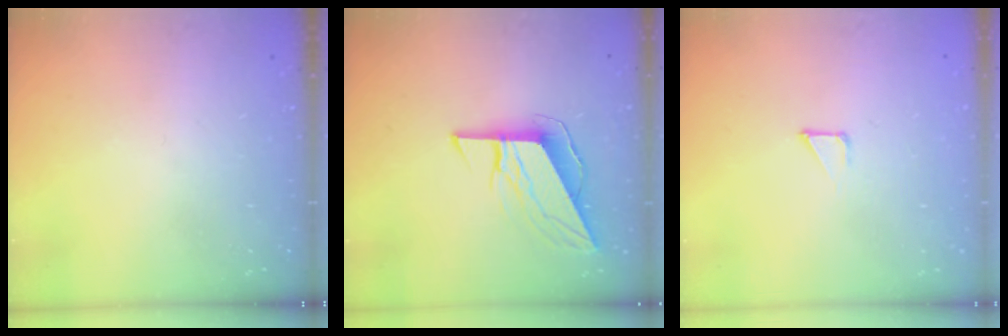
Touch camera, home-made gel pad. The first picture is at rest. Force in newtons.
{"total": 9.5, "press": 9.3, "slide": 1.9}
{"total": 1.6, "press": 1.6, "slide": 0.1}